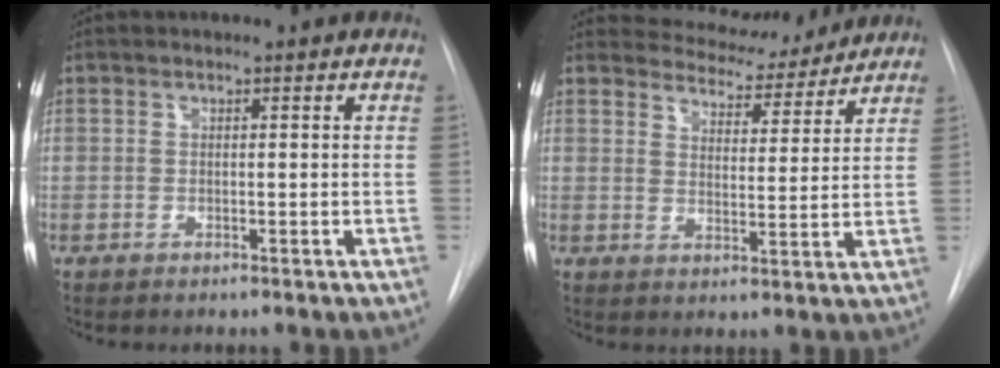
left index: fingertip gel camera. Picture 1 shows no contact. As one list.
[{"total": 9.4, "force": [9.0, 2.6, 1.1], "torque": [-0.011, -0.005, 0.118]}]